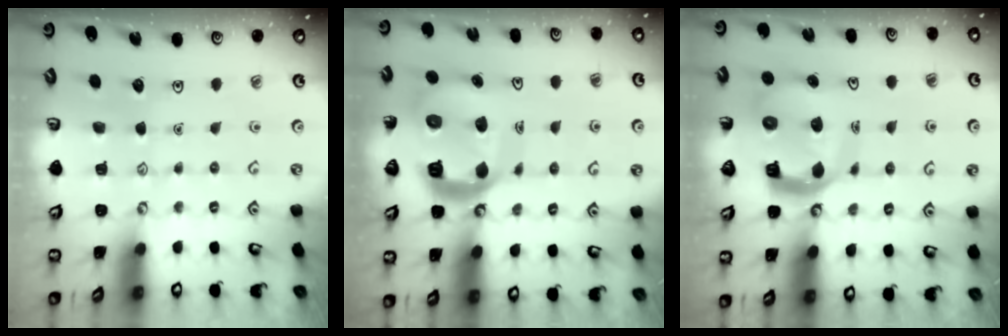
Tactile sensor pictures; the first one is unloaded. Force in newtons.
{"total": 17.1, "press": 17.0, "slide": 1.8}
{"total": 12.1, "press": 12.0, "slide": 1.4}